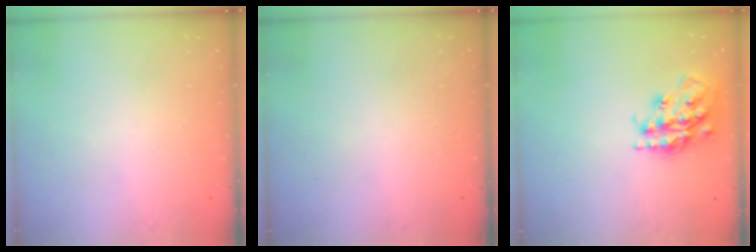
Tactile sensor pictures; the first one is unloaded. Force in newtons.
{"total": 0.0}
{"total": 18.7, "press": 18.6, "slide": 1.5}